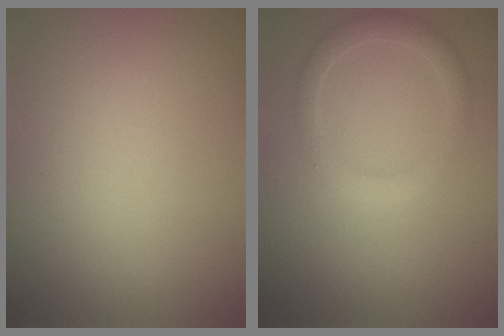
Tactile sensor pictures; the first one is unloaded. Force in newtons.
{"total": 2.1, "press": 2.1, "slide": 0.1}